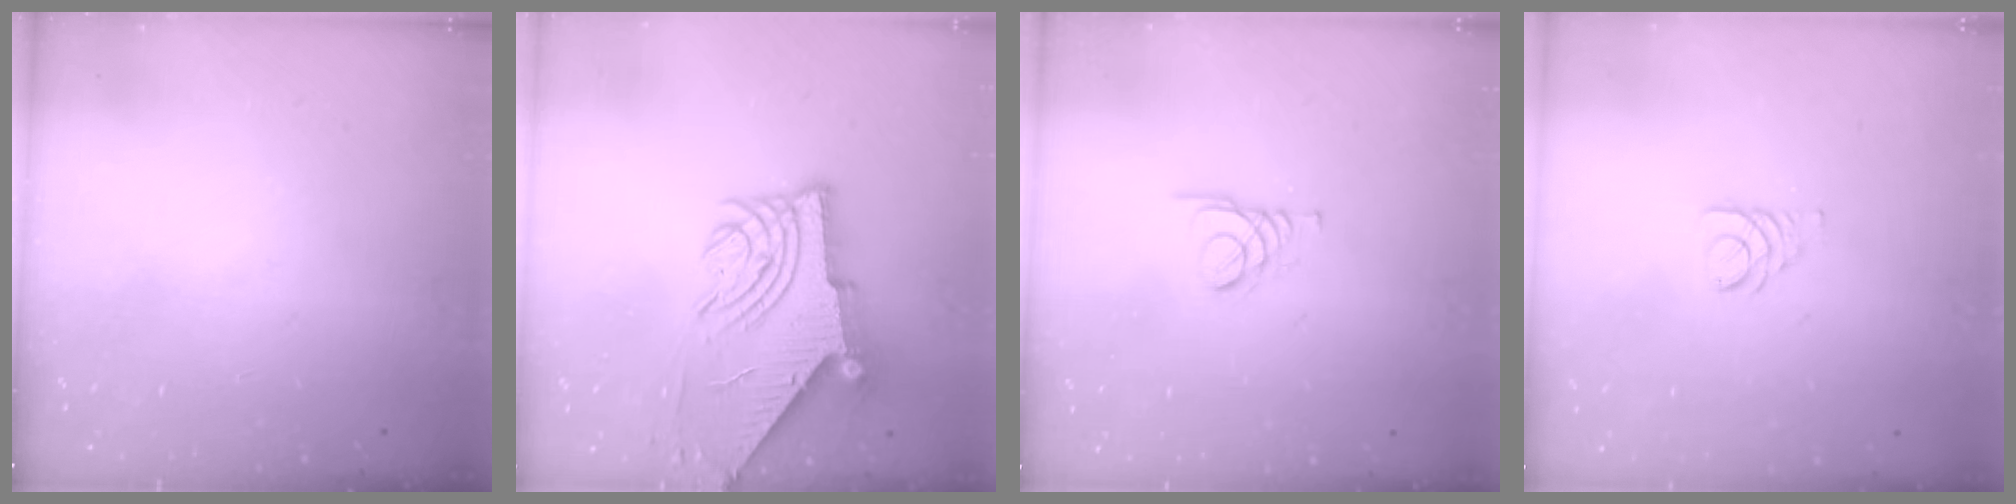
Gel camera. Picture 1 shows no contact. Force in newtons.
{"total": 10.9, "press": 10.8, "slide": 1.2}
{"total": 1.4, "press": 1.4, "slide": 0.2}
{"total": 2.7, "press": 2.7, "slide": 0.2}